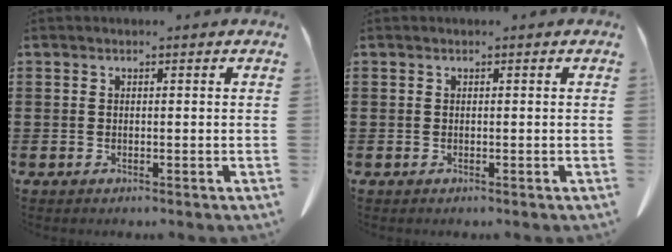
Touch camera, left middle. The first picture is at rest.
{"total": 0.0}